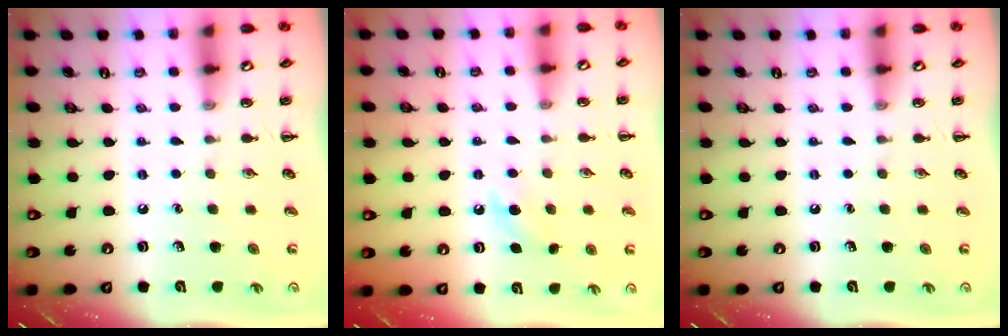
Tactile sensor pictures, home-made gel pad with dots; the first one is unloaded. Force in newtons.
{"total": 5.7, "press": 5.5, "slide": 1.6}
{"total": 0.0}